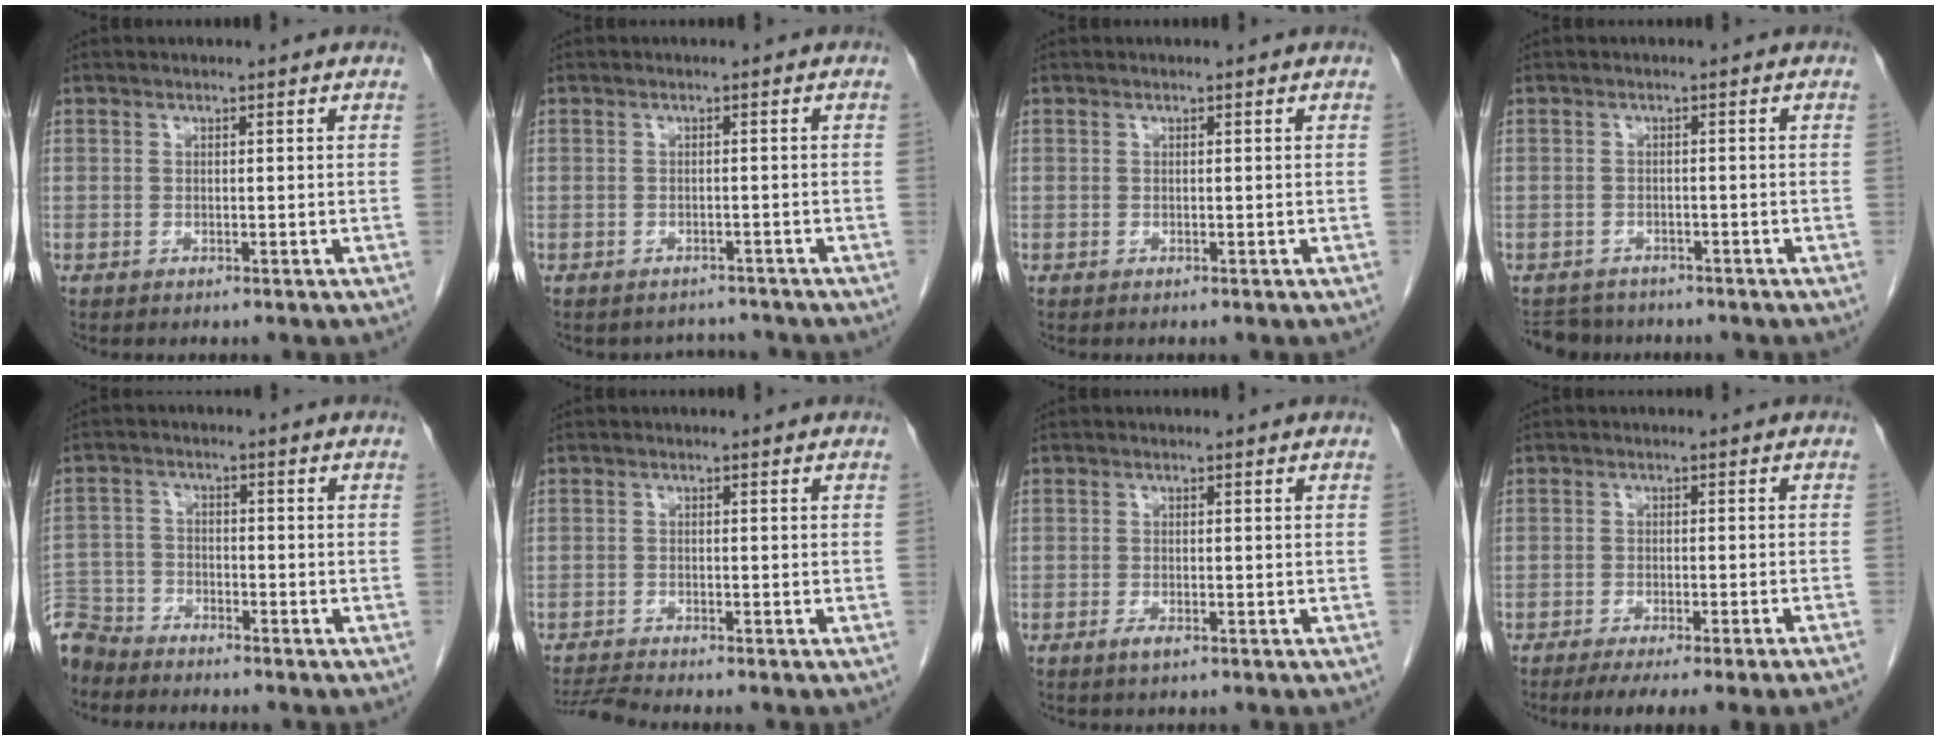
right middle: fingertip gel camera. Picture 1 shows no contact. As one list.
[{"total": 2.9, "force": [-2.6, 1.1, -0.5], "torque": [0.004, 0.002, -0.037]}, {"total": 0.0}, {"total": 4.4, "force": [-4.0, 1.9, 0.0], "torque": [0.000, -0.005, -0.062]}, {"total": 7.6, "force": [-7.0, 2.9, 0.6], "torque": [-0.015, -0.003, -0.137]}, {"total": 3.3, "force": [-3.1, -1.0, 0.6], "torque": [-0.019, -0.020, -0.058]}, {"total": 1.3, "force": [-0.8, 0.3, 1.0], "torque": [-0.023, -0.003, -0.012]}, {"total": 9.4, "force": [-7.5, -1.2, 5.7], "torque": [-0.059, -0.018, -0.106]}]